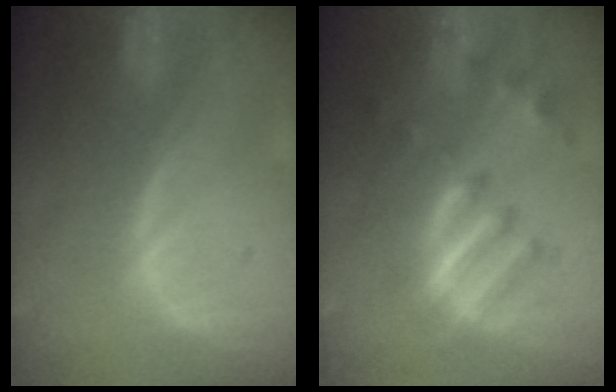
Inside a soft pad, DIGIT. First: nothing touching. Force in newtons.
{"total": 9.6, "press": 8.3, "slide": 4.7}